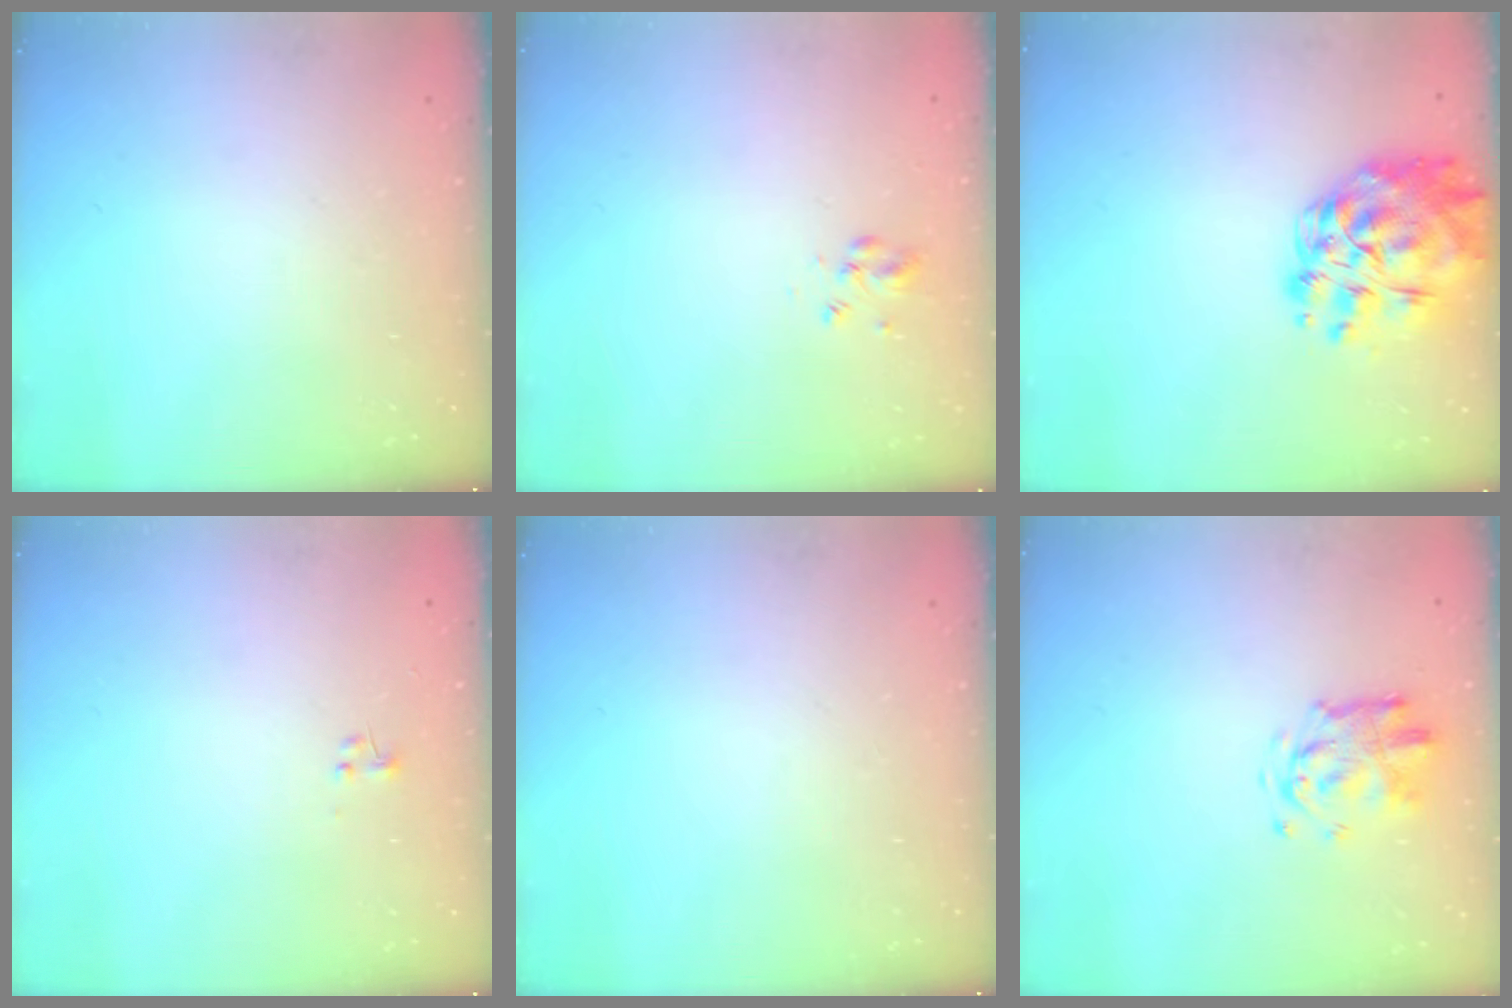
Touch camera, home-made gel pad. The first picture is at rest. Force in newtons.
{"total": 3.0, "press": 2.9, "slide": 0.8}
{"total": 16.8, "press": 16.0, "slide": 5.2}
{"total": 0.6, "press": 0.6, "slide": 0.2}
{"total": 0.0}
{"total": 3.5, "press": 3.5, "slide": 0.3}